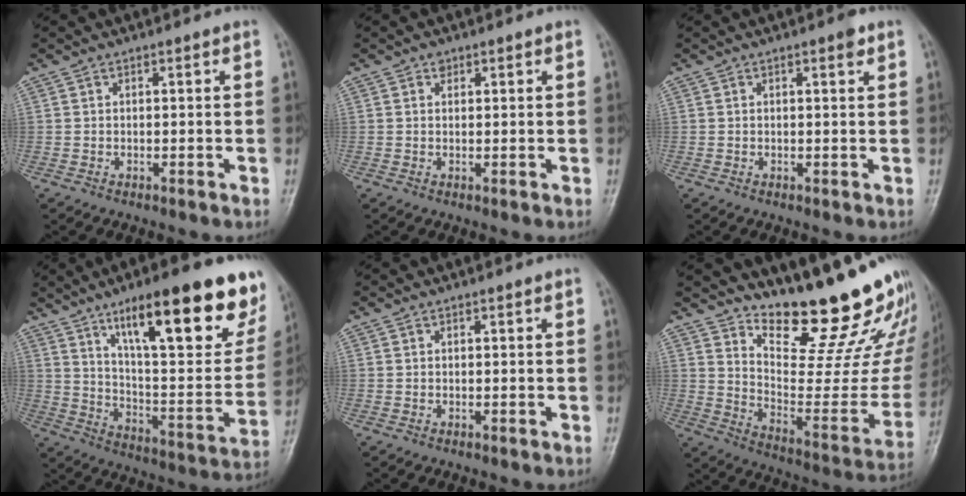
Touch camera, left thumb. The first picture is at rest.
{"total": 1.1, "force": [0.6, 0.9, 0.2], "torque": [0.012, -0.003, 0.007]}
{"total": 1.5, "force": [0.9, 0.3, 1.2], "torque": [-0.018, -0.002, 0.010]}
{"total": 27.6, "force": [16.1, 7.7, 21.0], "torque": [-0.264, -0.045, 0.251]}
{"total": 0.0}
{"total": 23.8, "force": [19.2, 5.6, 12.8], "torque": [-0.145, -0.160, 0.278]}